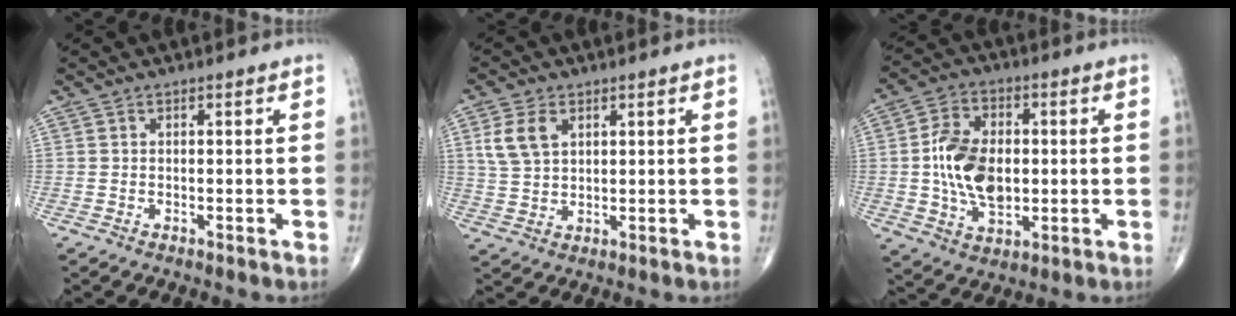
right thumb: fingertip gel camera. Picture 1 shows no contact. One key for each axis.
{"total": 6.5, "fx": 2.5, "fy": 4.2, "fz": 4.3, "tx": -0.083, "ty": -0.002, "tz": 0.055}
{"total": 13.4, "fx": 0.0, "fy": 8.7, "fz": 10.3, "tx": -0.171, "ty": 0.005, "tz": 0.005}